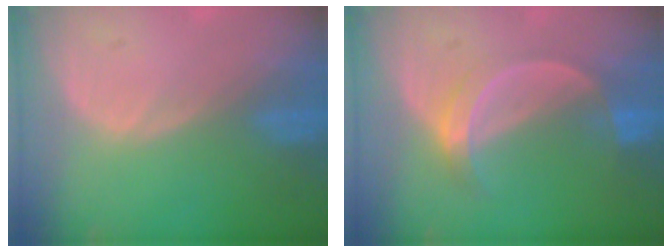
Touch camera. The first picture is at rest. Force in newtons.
{"total": 5.2, "press": 4.7, "slide": 2.2}